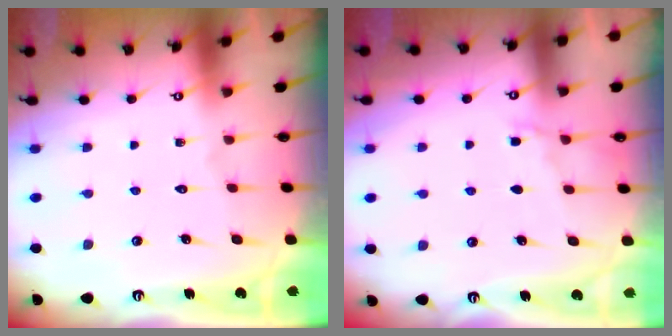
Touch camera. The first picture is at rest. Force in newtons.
{"total": 5.0, "press": 5.0, "slide": 0.5}